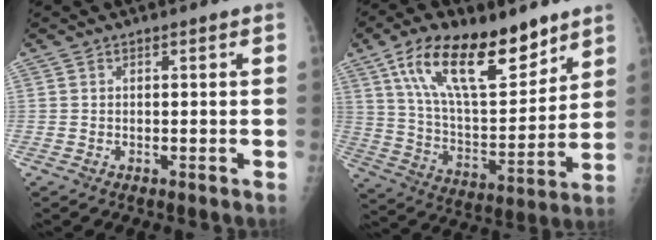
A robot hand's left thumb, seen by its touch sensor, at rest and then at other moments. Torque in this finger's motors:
{"motor_torque": [0.59, 0.57, 1.55, -1.23, 0.18]}